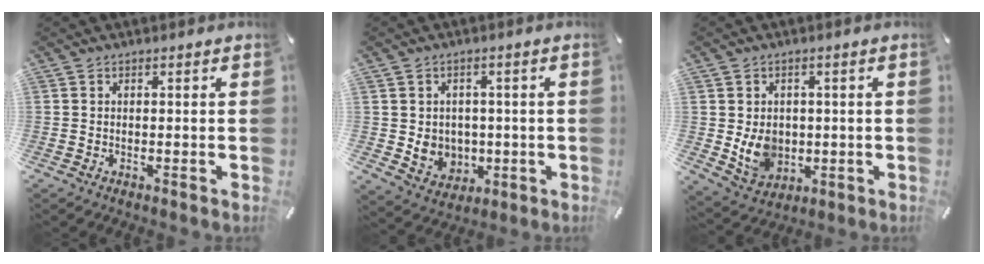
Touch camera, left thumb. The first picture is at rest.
{"total": 6.2, "force": [0.4, 6.0, 1.5], "torque": [-0.023, -0.006, 0.012]}
{"total": 7.6, "force": [-0.2, 6.7, 3.4], "torque": [-0.065, -0.002, -0.005]}